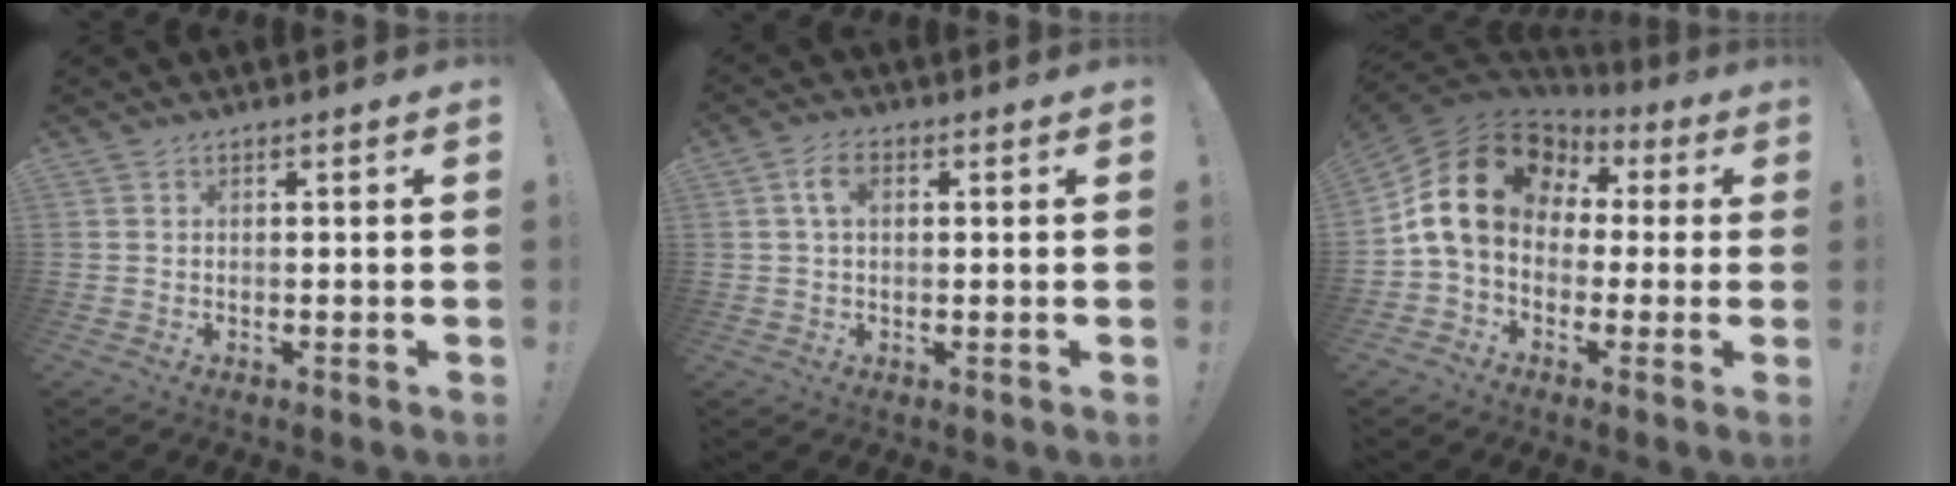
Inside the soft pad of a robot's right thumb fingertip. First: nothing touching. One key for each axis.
{"total": 5.2, "fx": 1.5, "fy": 3.0, "fz": 3.9, "tx": -0.069, "ty": 0.007, "tz": 0.027}
{"total": 18.7, "fx": 4.4, "fy": 13.6, "fz": 12.0, "tx": -0.205, "ty": -0.006, "tz": 0.086}